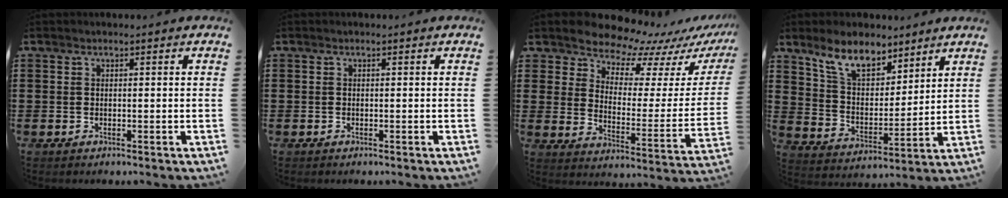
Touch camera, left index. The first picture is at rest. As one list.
[{"total": 0.0}, {"total": 8.5, "force": [8.3, 2.0, 0.4], "torque": [-0.044, -0.075, 0.148]}, {"total": 8.8, "force": [7.3, 3.3, 3.7], "torque": [-0.096, -0.018, 0.135]}]